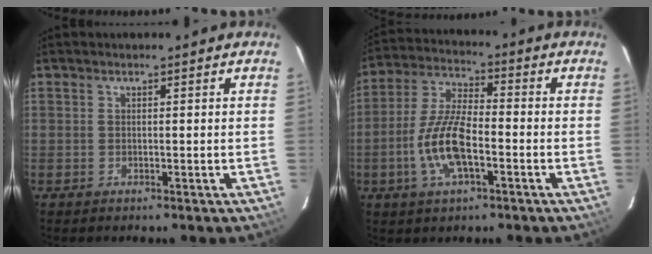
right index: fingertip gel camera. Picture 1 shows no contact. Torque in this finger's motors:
{"motor_torque": [1.79, -0.35, 0.85, 0.11]}